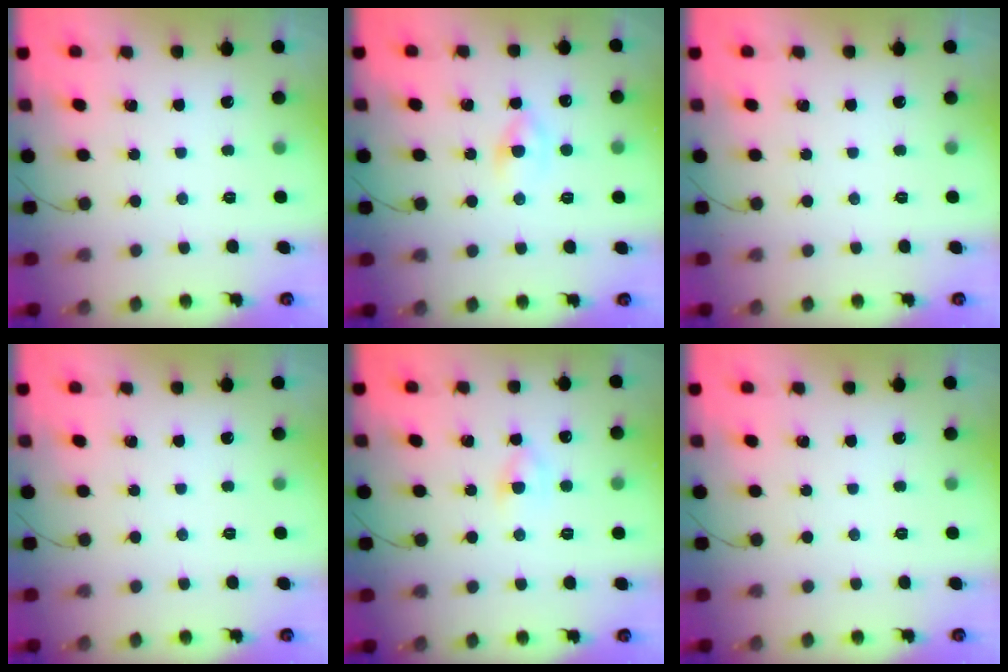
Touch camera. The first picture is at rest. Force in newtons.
{"total": 2.2, "press": 1.9, "slide": 1.1}
{"total": 0.0}
{"total": 0.0}
{"total": 3.3, "press": 3.1, "slide": 1.2}
{"total": 0.0}